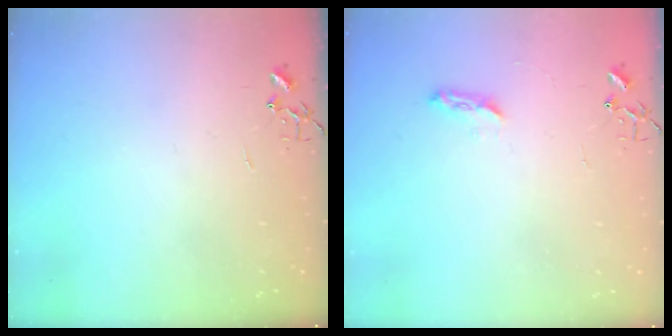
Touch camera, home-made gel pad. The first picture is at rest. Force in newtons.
{"total": 5.3, "press": 5.2, "slide": 0.6}